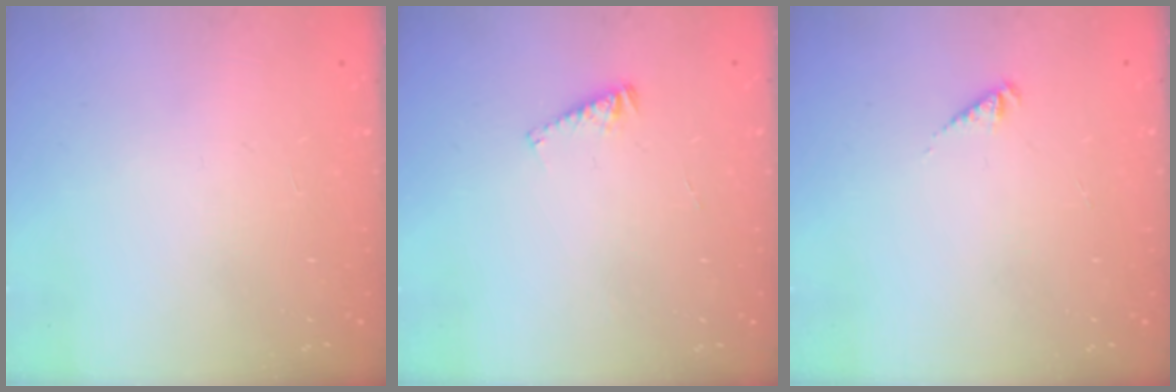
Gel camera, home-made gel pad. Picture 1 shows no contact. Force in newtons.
{"total": 3.2, "press": 3.2, "slide": 0.4}
{"total": 2.4, "press": 2.4, "slide": 0.4}